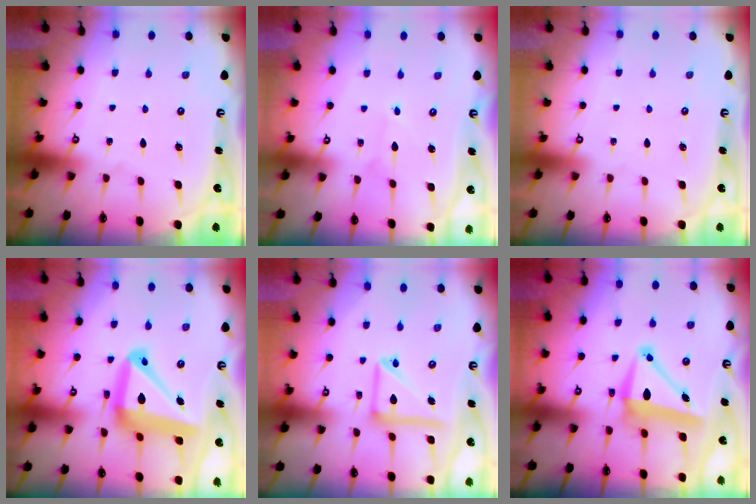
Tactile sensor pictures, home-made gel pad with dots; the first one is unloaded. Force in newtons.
{"total": 2.0, "press": 2.0, "slide": 0.2}
{"total": 0.0}
{"total": 18.3, "press": 18.2, "slide": 2.0}
{"total": 12.9, "press": 12.9, "slide": 1.4}
{"total": 9.4, "press": 9.2, "slide": 2.0}